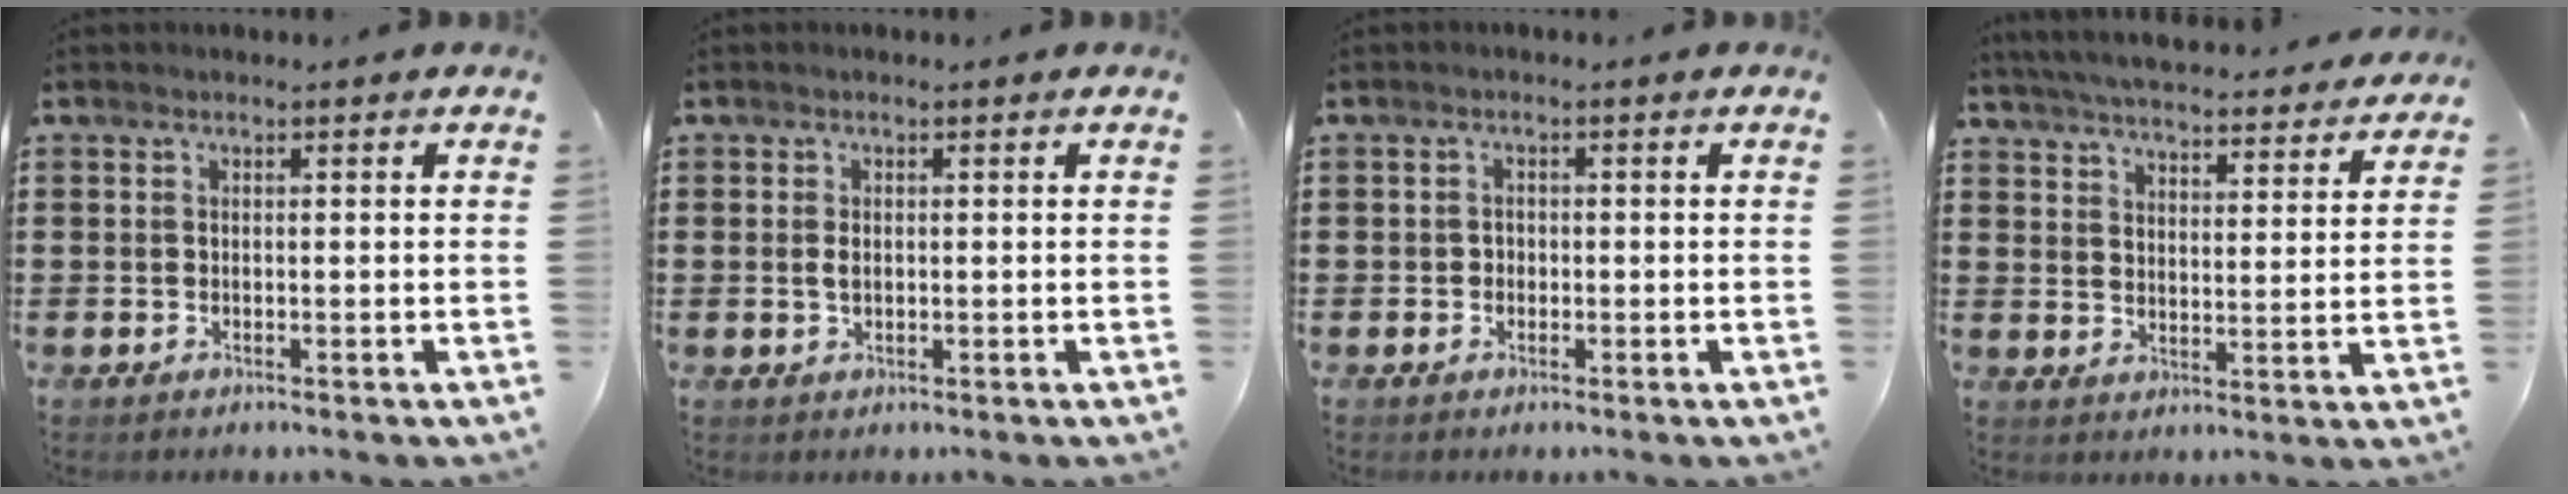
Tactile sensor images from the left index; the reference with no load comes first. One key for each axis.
{"total": 1.3, "fx": 0.0, "fy": 0.8, "fz": 1.1, "tx": -0.024, "ty": 0.003, "tz": -0.001}
{"total": 1.0, "fx": -0.3, "fy": 0.9, "fz": 0.3, "tx": -0.009, "ty": 0.005, "tz": -0.007}
{"total": 5.3, "fx": 5.2, "fy": -0.1, "fz": 0.6, "tx": -0.039, "ty": -0.037, "tz": 0.089}